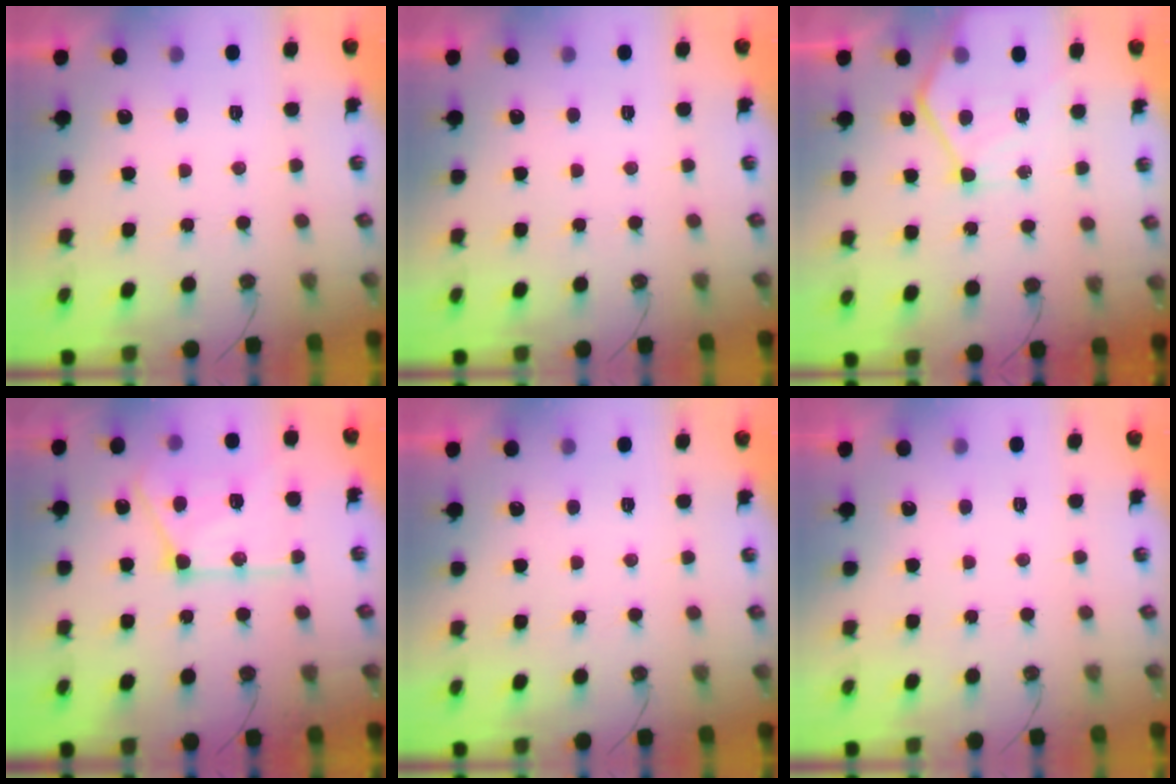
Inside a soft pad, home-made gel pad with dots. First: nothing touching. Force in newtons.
{"total": 0.0}
{"total": 12.9, "press": 12.8, "slide": 1.3}
{"total": 17.3, "press": 17.2, "slide": 1.5}
{"total": 0.0}
{"total": 0.0}